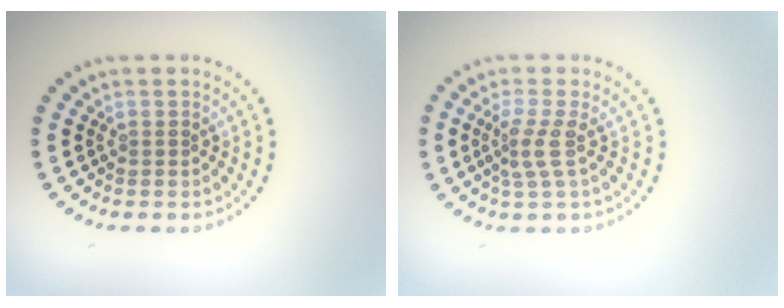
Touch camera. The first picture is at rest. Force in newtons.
{"total": 2.2, "press": 1.6, "slide": 1.5}